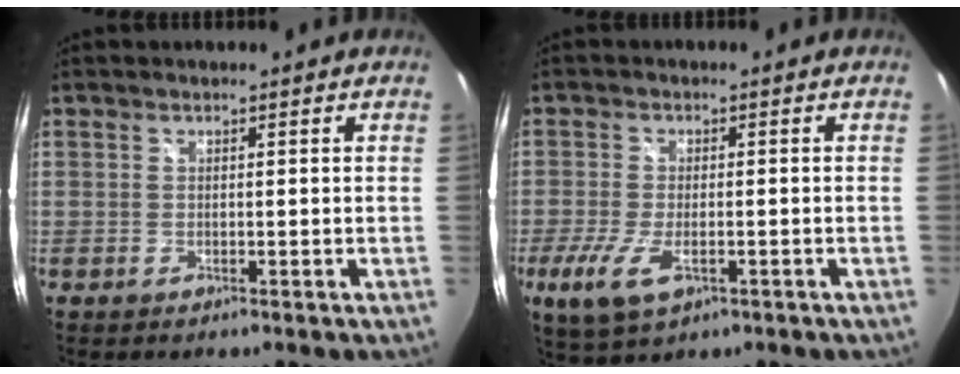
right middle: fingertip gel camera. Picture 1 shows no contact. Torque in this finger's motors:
{"motor_torque": [0.42, -0.42, 0.48, 0.14]}